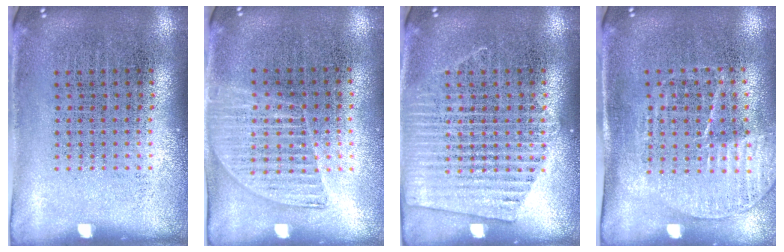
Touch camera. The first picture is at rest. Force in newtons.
{"total": 1.3, "press": 1.2, "slide": 0.5}
{"total": 2.4, "press": 2.4, "slide": 0.2}
{"total": 1.5, "press": 1.3, "slide": 0.8}